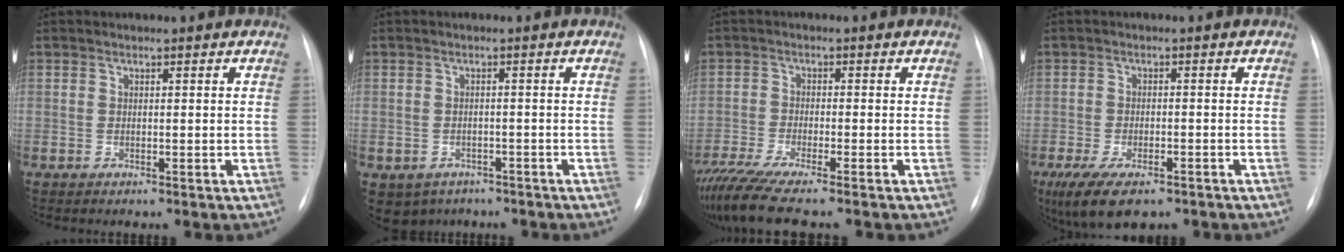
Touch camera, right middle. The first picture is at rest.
{"total": 5.6, "force": [-3.6, 4.1, 1.0], "torque": [-0.022, 0.006, -0.043]}
{"total": 9.9, "force": [-8.1, -0.1, 5.7], "torque": [-0.109, -0.029, -0.139]}
{"total": 9.3, "force": [-6.2, 3.6, 5.9], "torque": [-0.111, -0.019, -0.094]}